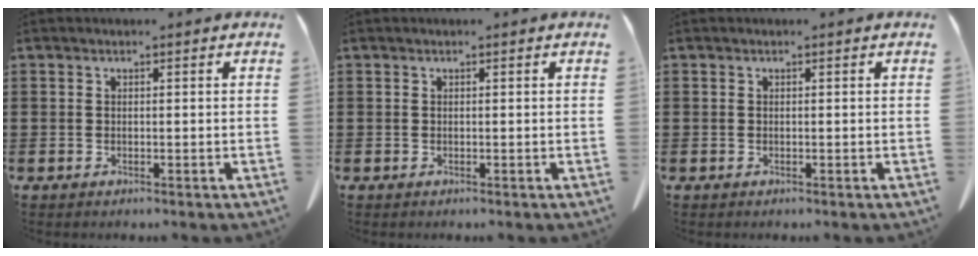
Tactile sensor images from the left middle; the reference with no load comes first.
{"total": 0.0}
{"total": 0.0}